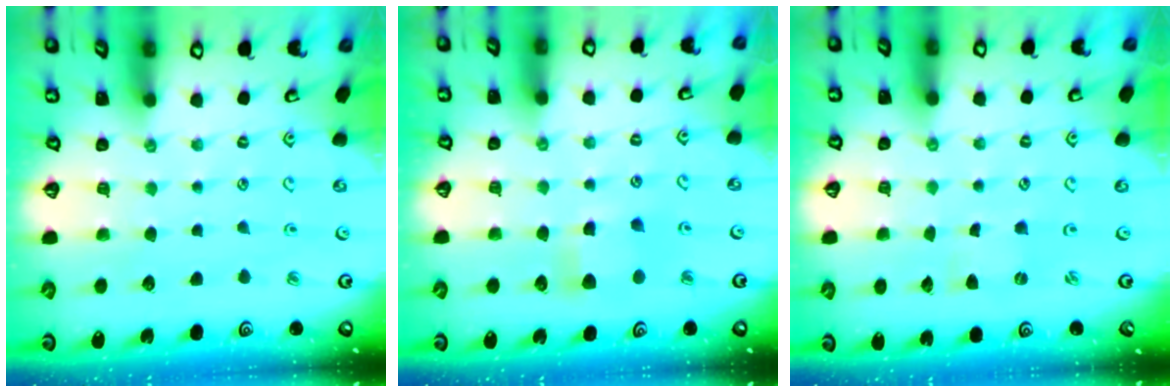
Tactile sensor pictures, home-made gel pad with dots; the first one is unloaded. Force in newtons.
{"total": 6.0, "press": 6.0, "slide": 0.6}
{"total": 0.0}